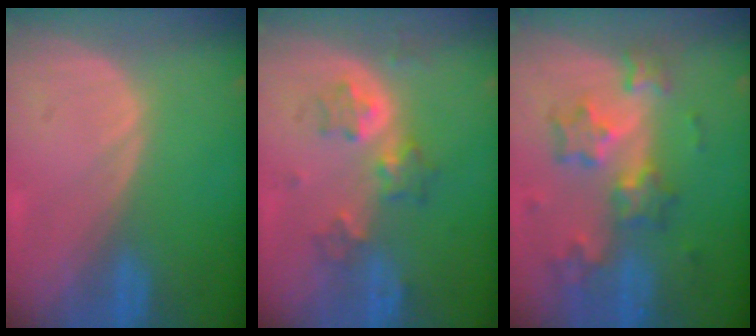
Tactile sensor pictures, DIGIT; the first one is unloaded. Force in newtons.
{"total": 5.4, "press": 5.1, "slide": 1.5}
{"total": 8.5, "press": 7.5, "slide": 4.0}